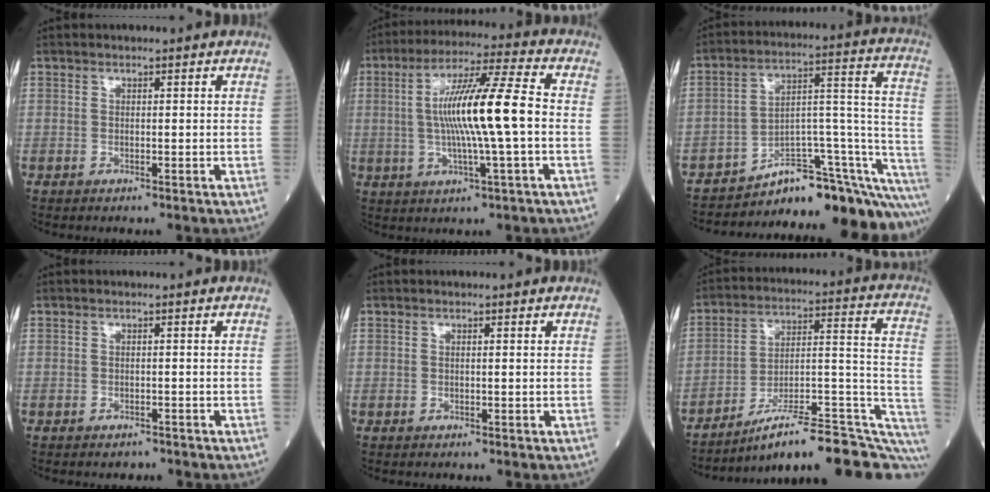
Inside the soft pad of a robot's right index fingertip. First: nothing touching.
{"total": 13.3, "force": [-0.2, -0.1, 13.3], "torque": [-0.243, 0.011, -0.008]}
{"total": 20.4, "force": [-19.2, 1.7, 6.5], "torque": [-0.015, 0.065, -0.271]}
{"total": 1.4, "force": [-1.2, 0.6, 0.2], "torque": [-0.005, 0.001, -0.017]}
{"total": 0.0}
{"total": 22.7, "force": [-17.6, 3.2, 13.9], "torque": [-0.120, 0.036, -0.259]}